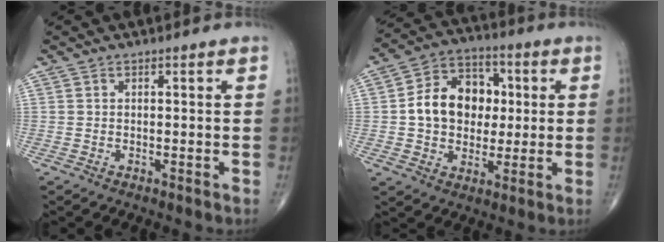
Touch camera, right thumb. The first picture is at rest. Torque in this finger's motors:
{"motor_torque": [0.10, 0.16, 0.40, -0.06, 0.19]}